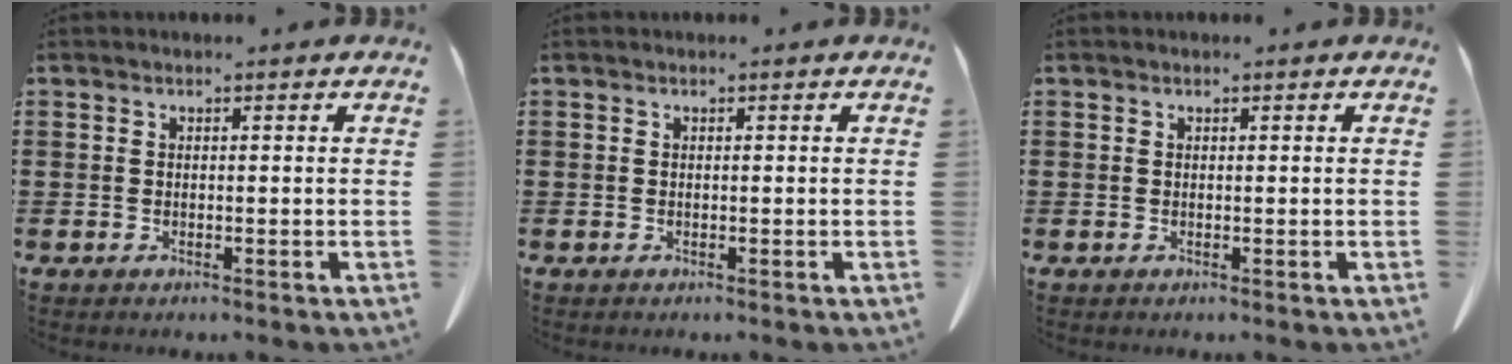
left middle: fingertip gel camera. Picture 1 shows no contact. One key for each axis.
{"total": 0.0}
{"total": 0.0}